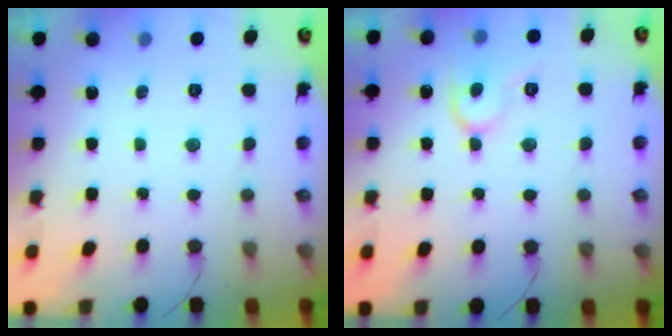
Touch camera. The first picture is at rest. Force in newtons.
{"total": 10.5, "press": 10.4, "slide": 0.9}